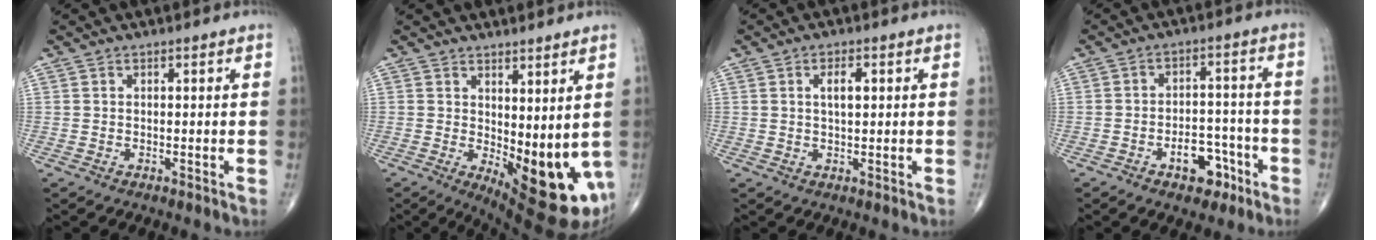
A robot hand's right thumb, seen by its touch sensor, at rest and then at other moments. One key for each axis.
{"total": 12.4, "fx": -0.3, "fy": 4.9, "fz": 11.4, "tx": -0.142, "ty": -0.031, "tz": 0.014}
{"total": 3.5, "fx": 0.9, "fy": 1.5, "fz": 3.0, "tx": -0.052, "ty": 0.001, "tz": 0.015}
{"total": 7.7, "fx": -4.0, "fy": 4.6, "fz": 4.6, "tx": -0.040, "ty": 0.040, "tz": -0.056}